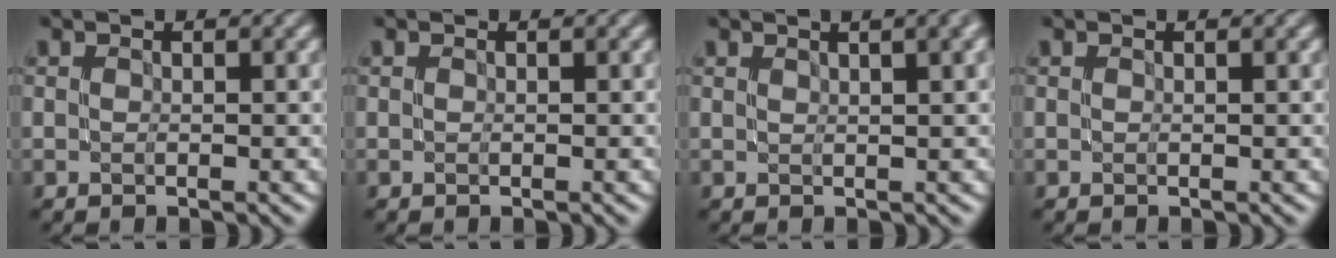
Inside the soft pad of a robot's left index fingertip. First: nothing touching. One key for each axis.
{"total": 0.0}
{"total": 8.5, "fx": 4.7, "fy": 3.7, "fz": 6.0, "tx": -0.029, "ty": 0.057, "tz": 0.025}
{"total": 0.7, "fx": 0.3, "fy": 0.3, "fz": 0.6, "tx": -0.002, "ty": 0.001, "tz": 0.001}